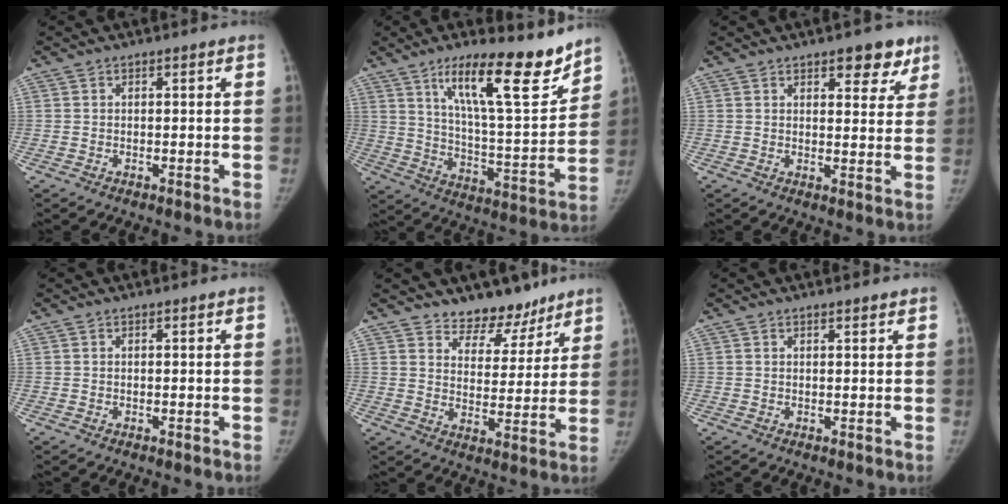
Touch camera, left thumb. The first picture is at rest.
{"total": 19.3, "force": [13.1, 4.3, 13.5], "torque": [-0.178, -0.081, 0.216]}
{"total": 7.2, "force": [4.6, 3.4, 4.4], "torque": [-0.020, -0.021, 0.056]}
{"total": 0.0}
{"total": 9.1, "force": [7.6, 4.7, 2.0], "torque": [0.013, -0.056, 0.122]}
{"total": 1.0, "force": [0.9, 0.2, 0.5], "torque": [-0.006, -0.004, 0.014]}